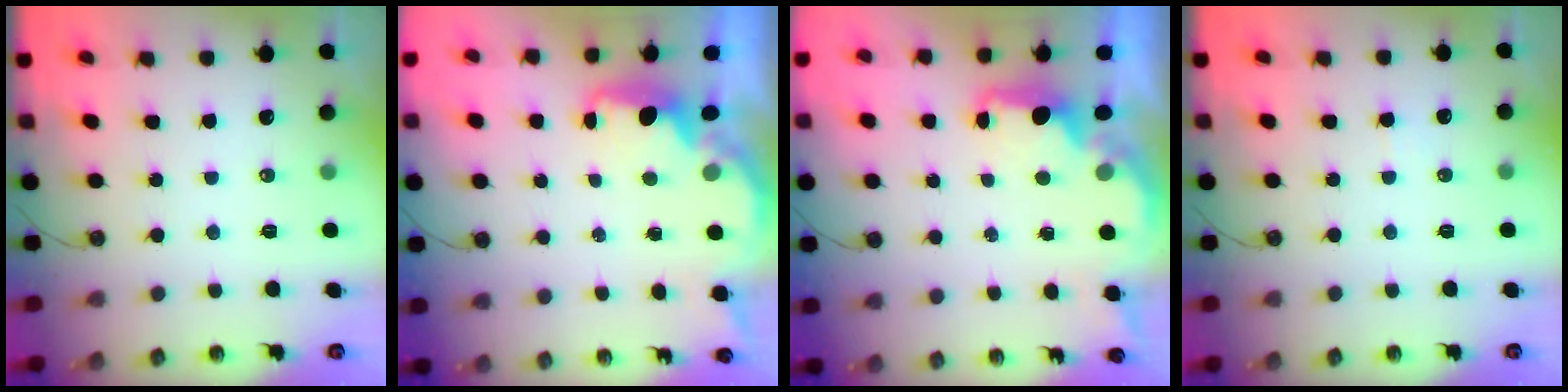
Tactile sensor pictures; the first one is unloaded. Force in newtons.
{"total": 2.1, "press": 2.0, "slide": 0.8}
{"total": 1.8, "press": 1.6, "slide": 0.7}
{"total": 3.7, "press": 3.5, "slide": 1.0}